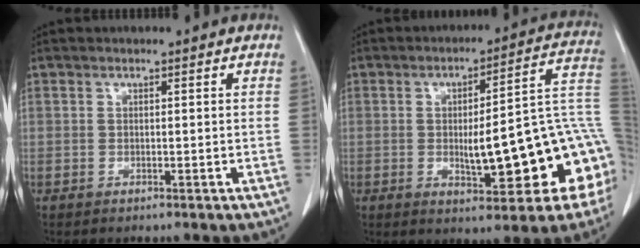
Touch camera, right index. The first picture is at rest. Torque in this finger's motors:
{"motor_torque": [1.54, -0.60, 0.78, 0.14]}